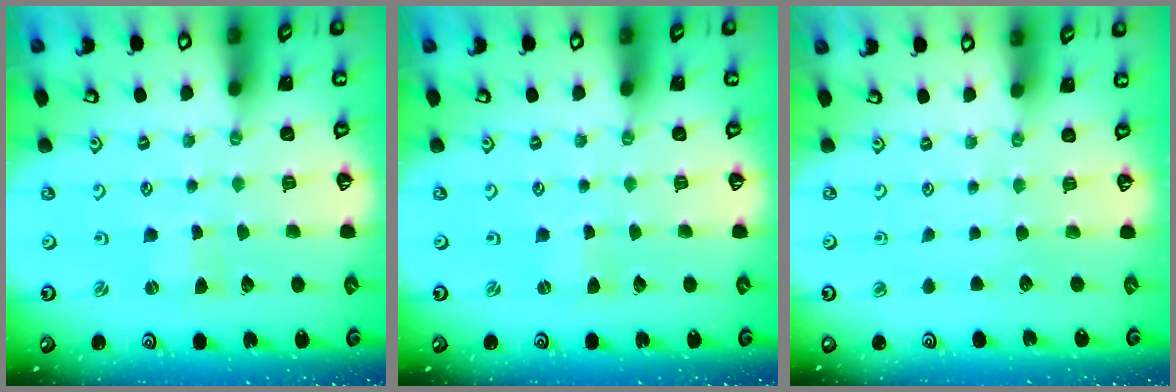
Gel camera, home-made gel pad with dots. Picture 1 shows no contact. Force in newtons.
{"total": 0.0}
{"total": 0.0}